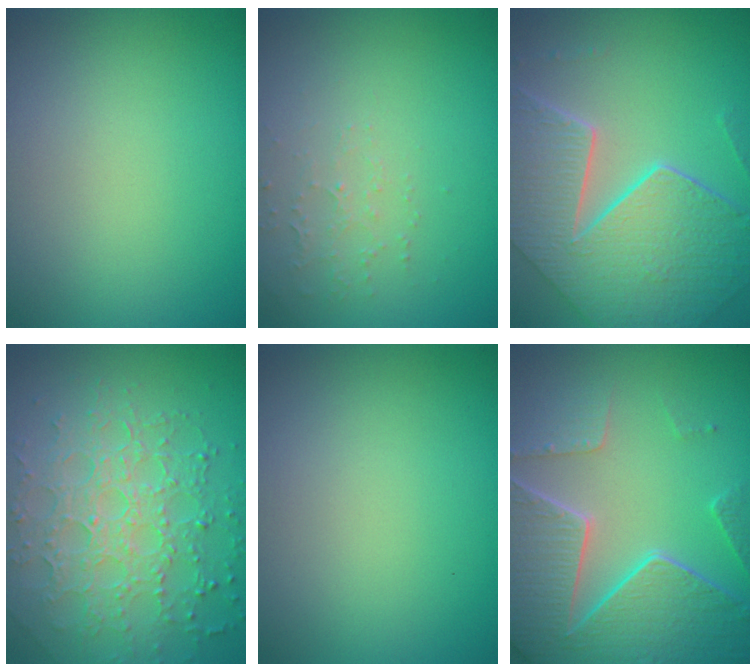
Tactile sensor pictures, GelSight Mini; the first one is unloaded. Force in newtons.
{"total": 1.5, "press": 1.5, "slide": 0.5}
{"total": 8.8, "press": 6.3, "slide": 6.2}
{"total": 7.7, "press": 5.4, "slide": 5.4}
{"total": 0.0}
{"total": 8.4, "press": 6.1, "slide": 5.8}